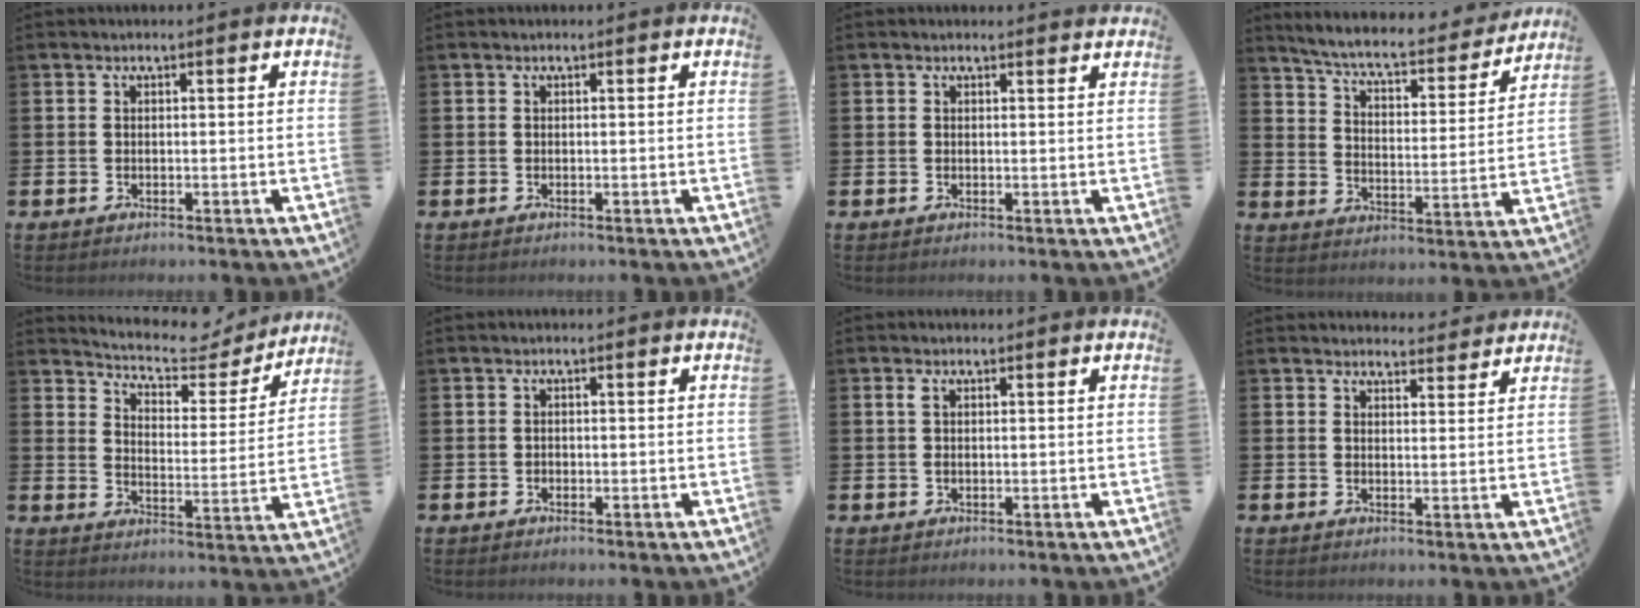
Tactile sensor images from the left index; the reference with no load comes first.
{"total": 0.0}
{"total": 0.7, "force": [0.7, 0.1, 0.1], "torque": [0.005, -0.001, 0.010]}
{"total": 6.7, "force": [6.2, 0.9, 2.5], "torque": [-0.078, -0.042, 0.101]}
{"total": 6.7, "force": [6.3, 1.9, 1.4], "torque": [-0.049, -0.049, 0.104]}
{"total": 0.6, "force": [-0.3, 0.4, 0.1], "torque": [-0.002, 0.003, -0.008]}
{"total": 1.1, "force": [0.3, 0.4, 1.0], "torque": [-0.022, 0.005, 0.005]}
{"total": 3.1, "force": [3.1, 0.6, -0.2], "torque": [0.004, -0.020, 0.054]}